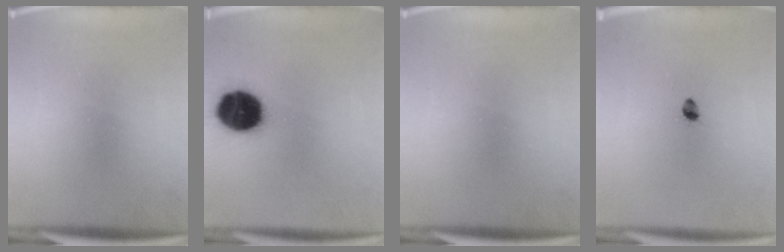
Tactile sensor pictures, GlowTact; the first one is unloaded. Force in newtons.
{"total": 16.1}
{"total": 0.0}
{"total": 2.0}